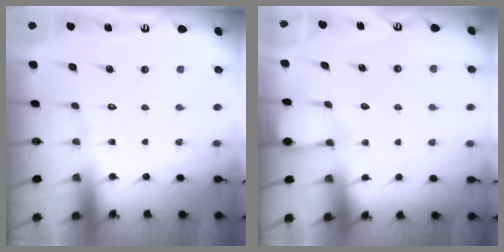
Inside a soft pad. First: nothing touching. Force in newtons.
{"total": 5.2, "press": 5.1, "slide": 0.7}